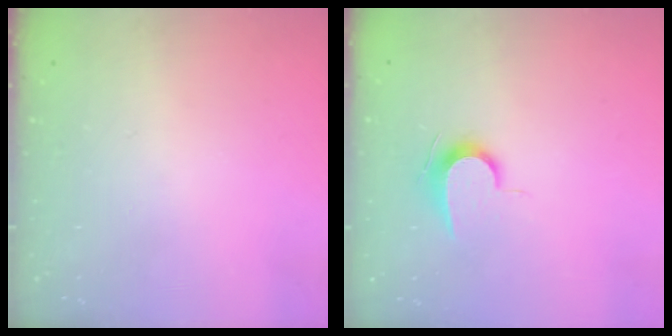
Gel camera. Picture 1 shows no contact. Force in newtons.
{"total": 7.2, "press": 7.2, "slide": 0.7}